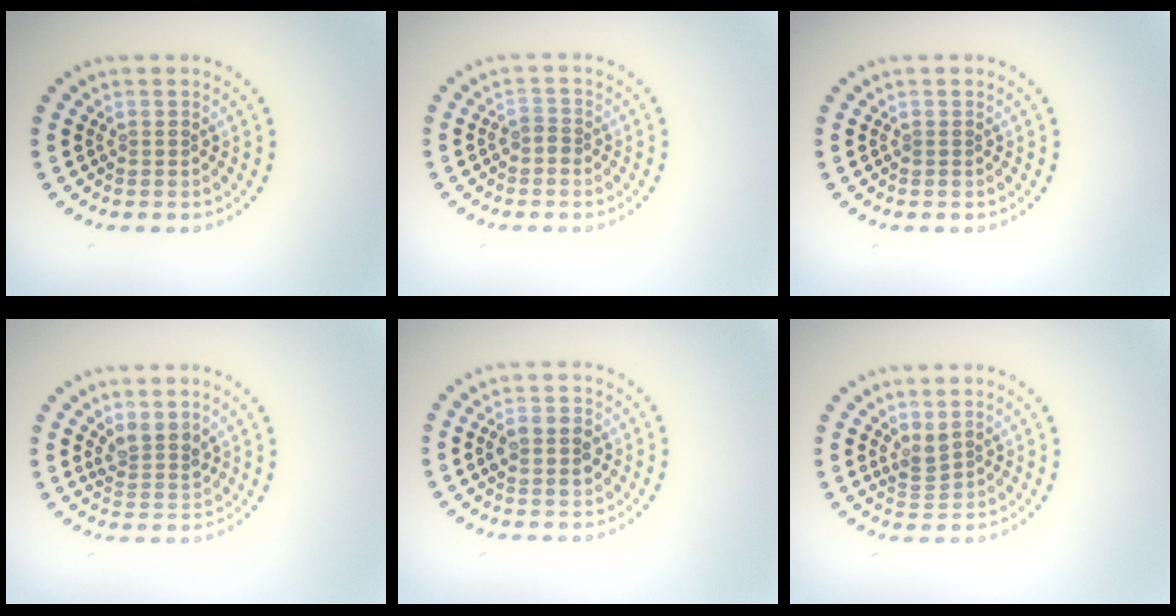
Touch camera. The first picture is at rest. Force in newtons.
{"total": 1.1, "press": 0.9, "slide": 0.7}
{"total": 0.0}
{"total": 2.2, "press": 1.8, "slide": 1.4}
{"total": 2.6, "press": 2.6, "slide": 0.2}
{"total": 1.5, "press": 1.3, "slide": 0.9}